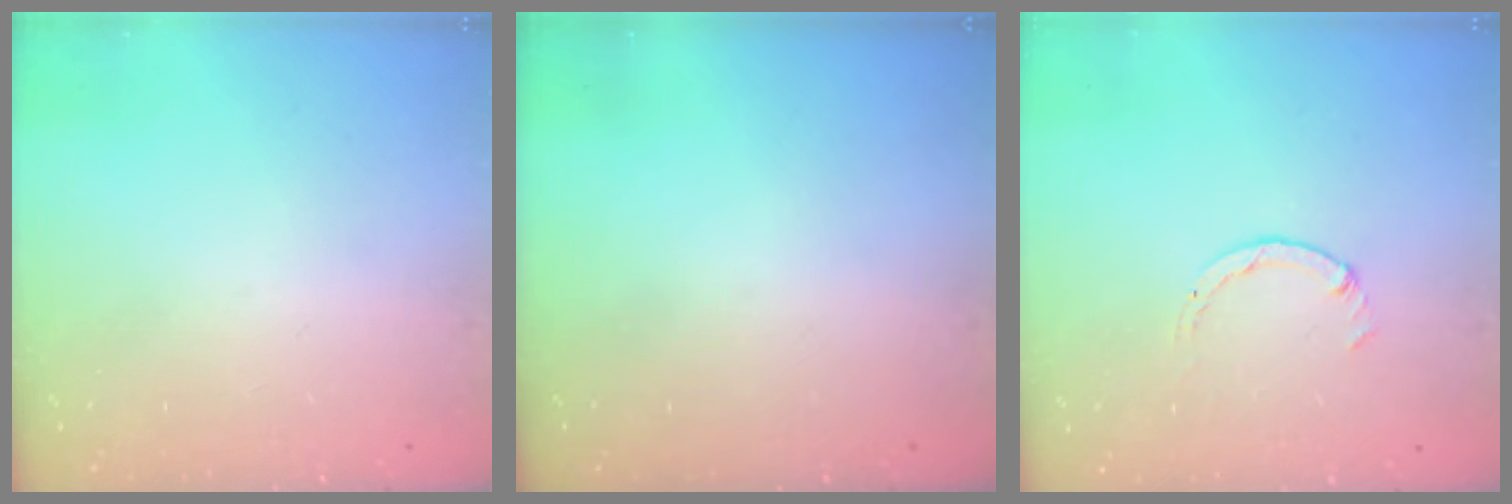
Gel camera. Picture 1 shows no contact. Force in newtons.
{"total": 0.0}
{"total": 1.1, "press": 1.1, "slide": 0.2}